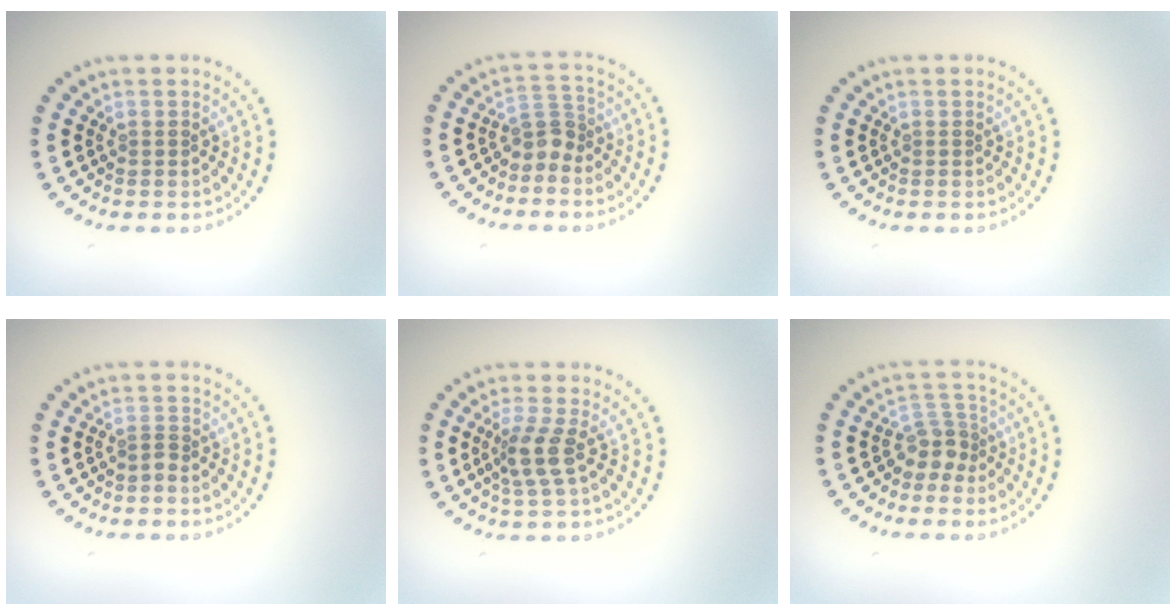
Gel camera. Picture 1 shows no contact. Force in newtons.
{"total": 2.3, "press": 1.8, "slide": 1.6}
{"total": 0.0}
{"total": 0.6, "press": 0.3, "slide": 0.6}
{"total": 2.8, "press": 2.1, "slide": 1.8}
{"total": 2.5, "press": 1.9, "slide": 1.7}